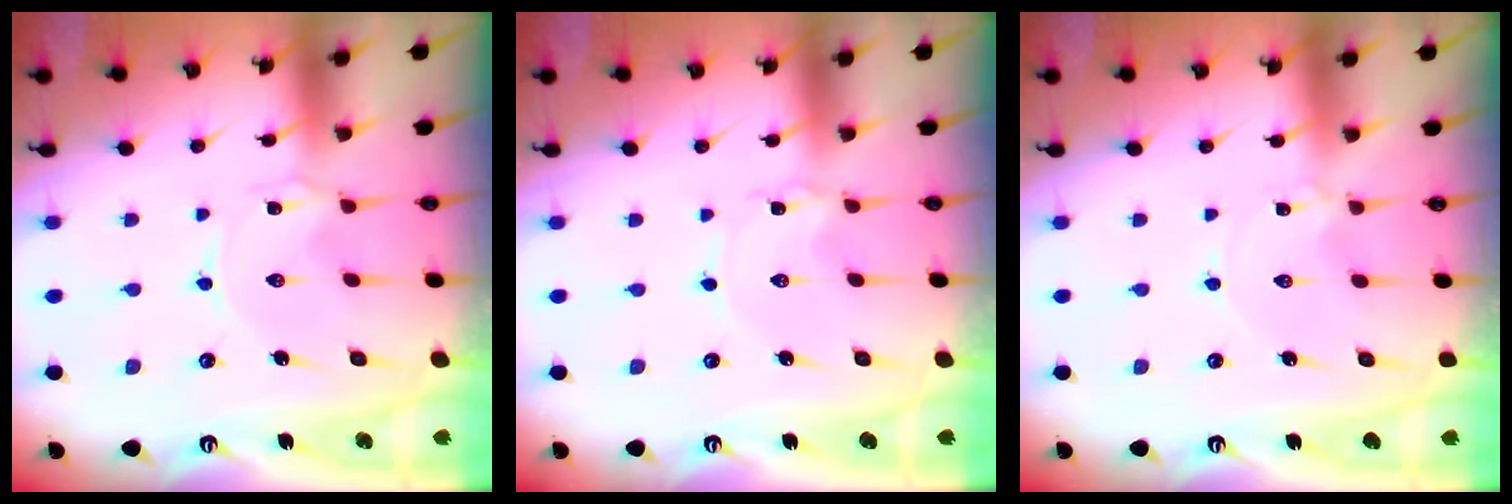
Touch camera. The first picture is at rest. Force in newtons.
{"total": 0.0}
{"total": 1.2, "press": 1.1, "slide": 0.3}